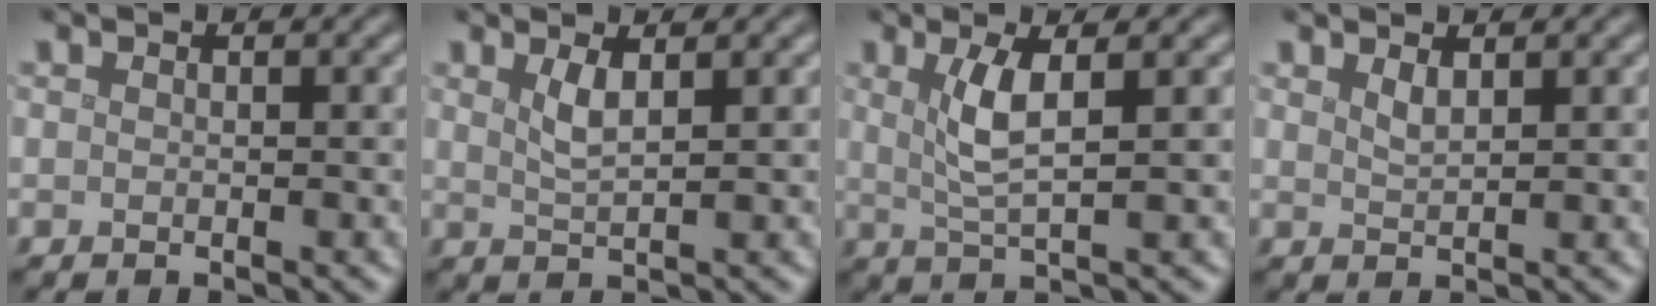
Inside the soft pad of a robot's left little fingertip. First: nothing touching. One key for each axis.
{"total": 2.1, "fx": 1.0, "fy": 0.5, "fz": 1.7, "tx": -0.032, "ty": -0.003, "tz": 0.019}
{"total": 3.6, "fx": 1.0, "fy": 0.8, "fz": 3.3, "tx": -0.068, "ty": -0.002, "tz": 0.023}
{"total": 1.3, "fx": 1.0, "fy": 0.3, "fz": 0.8, "tx": -0.015, "ty": -0.001, "tz": 0.018}